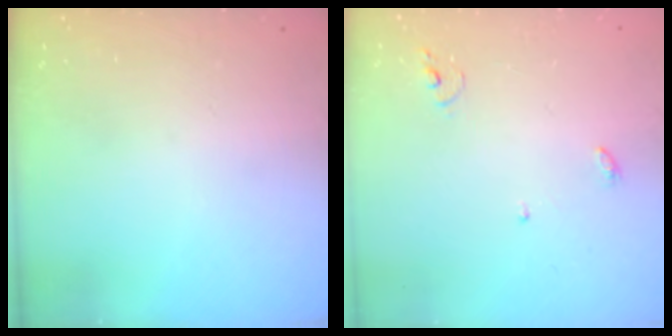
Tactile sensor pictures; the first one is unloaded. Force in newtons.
{"total": 3.8, "press": 3.8, "slide": 0.4}